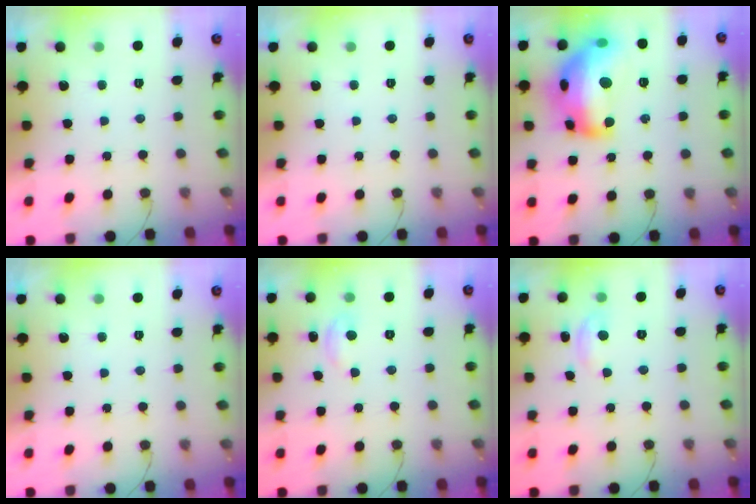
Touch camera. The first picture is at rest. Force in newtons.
{"total": 0.0}
{"total": 23.1, "press": 23.0, "slide": 1.4}
{"total": 0.0}
{"total": 3.8, "press": 3.8, "slide": 0.4}
{"total": 2.9, "press": 2.9, "slide": 0.2}